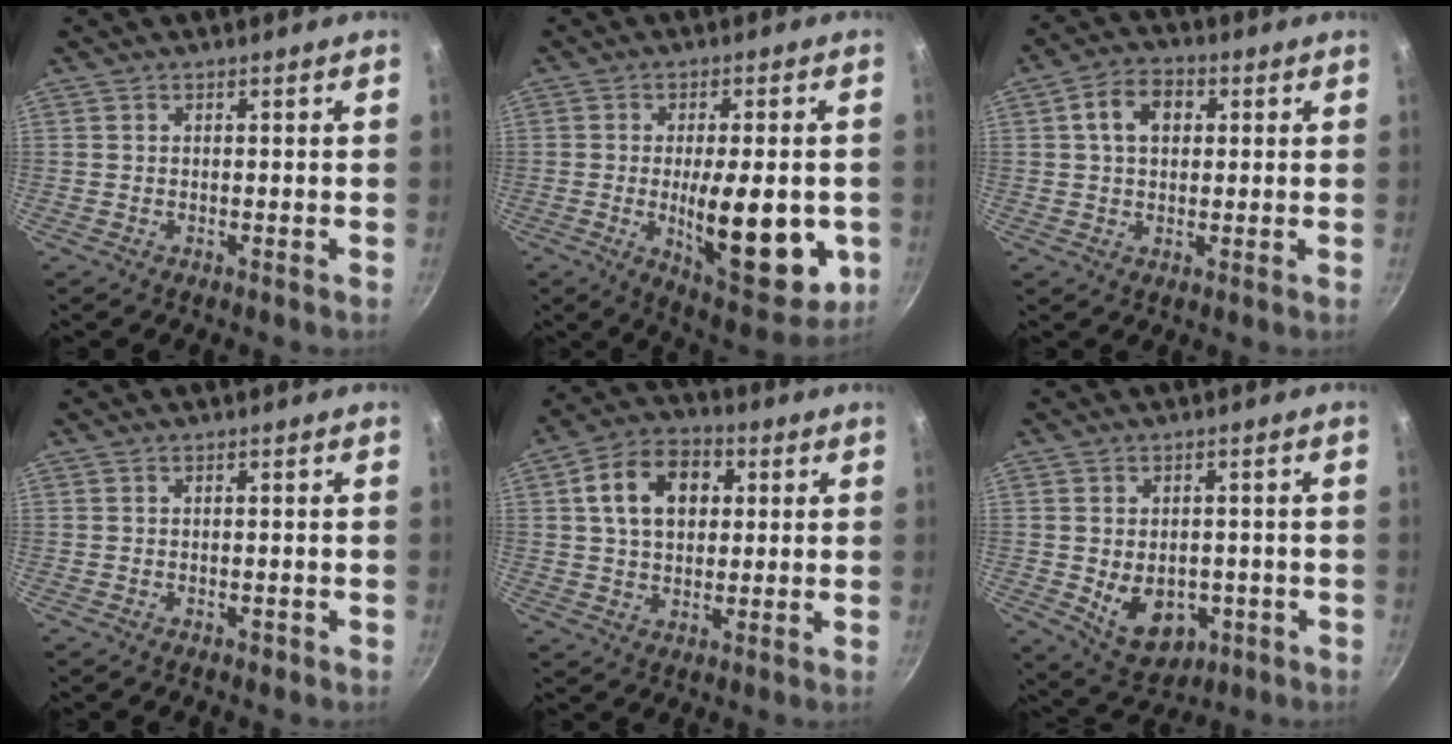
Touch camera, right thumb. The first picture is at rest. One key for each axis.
{"total": 18.7, "fx": -3.0, "fy": 7.2, "fz": 17.0, "tx": -0.213, "ty": -0.011, "tz": -0.032}
{"total": 7.6, "fx": 1.8, "fy": 5.4, "fz": 5.0, "tx": -0.064, "ty": 0.012, "tz": 0.020}
{"total": 1.0, "fx": -0.6, "fy": 0.6, "fz": 0.7, "tx": -0.011, "ty": 0.003, "tz": -0.005}
{"total": 12.4, "fx": 2.9, "fy": 8.8, "fz": 8.3, "tx": -0.115, "ty": 0.015, "tz": 0.036}
{"total": 9.9, "fx": -2.1, "fy": 7.0, "fz": 6.6, "tx": -0.074, "ty": -0.005, "tz": -0.011}